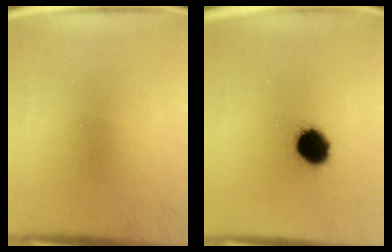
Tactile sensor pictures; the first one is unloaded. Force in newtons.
{"total": 10.0}